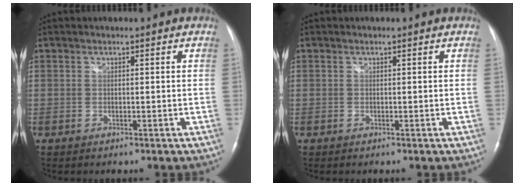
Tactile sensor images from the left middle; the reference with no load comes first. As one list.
[{"total": 0.0}]